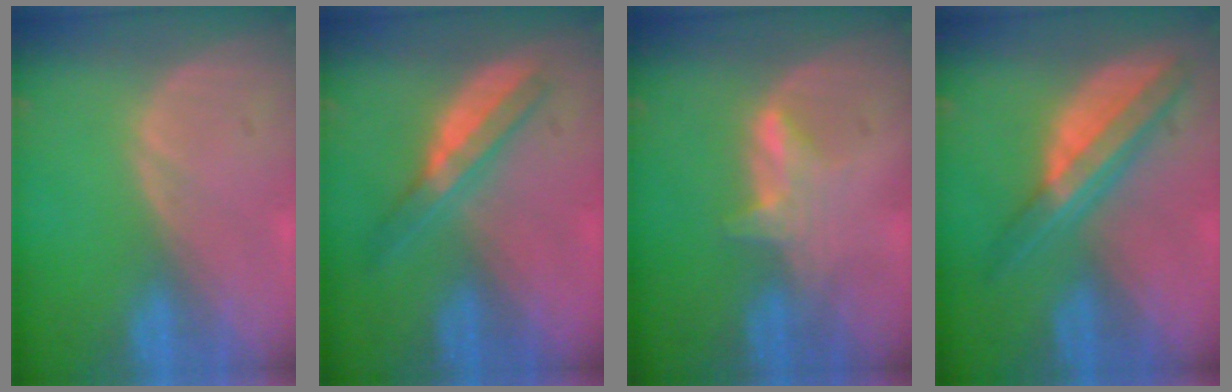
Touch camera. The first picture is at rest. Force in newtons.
{"total": 5.0, "press": 4.9, "slide": 0.9}
{"total": 3.3, "press": 3.3, "slide": 0.4}
{"total": 7.7, "press": 6.5, "slide": 4.1}